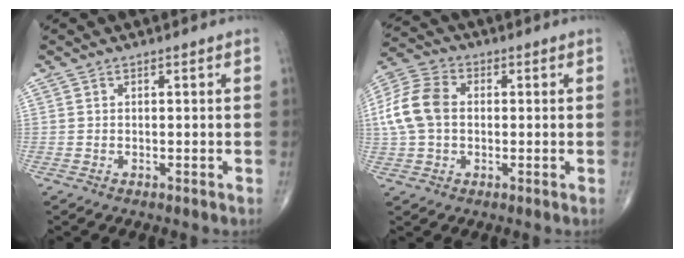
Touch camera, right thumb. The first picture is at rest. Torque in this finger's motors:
{"motor_torque": [-0.15, 0.46, 0.35, 0.27, 0.19]}